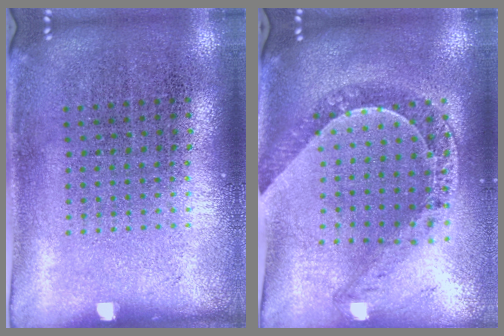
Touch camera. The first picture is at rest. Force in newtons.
{"total": 1.2, "press": 1.2, "slide": 0.2}